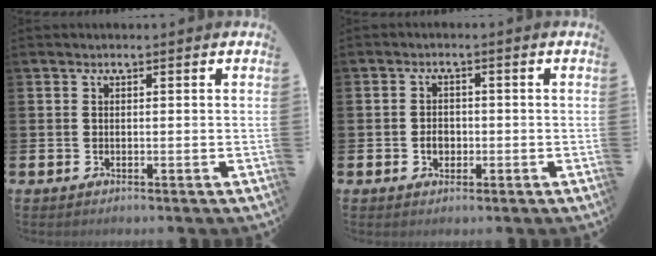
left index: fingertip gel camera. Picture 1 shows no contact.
{"total": 2.2, "force": [-0.4, 1.7, 1.3], "torque": [-0.011, -0.002, -0.012]}